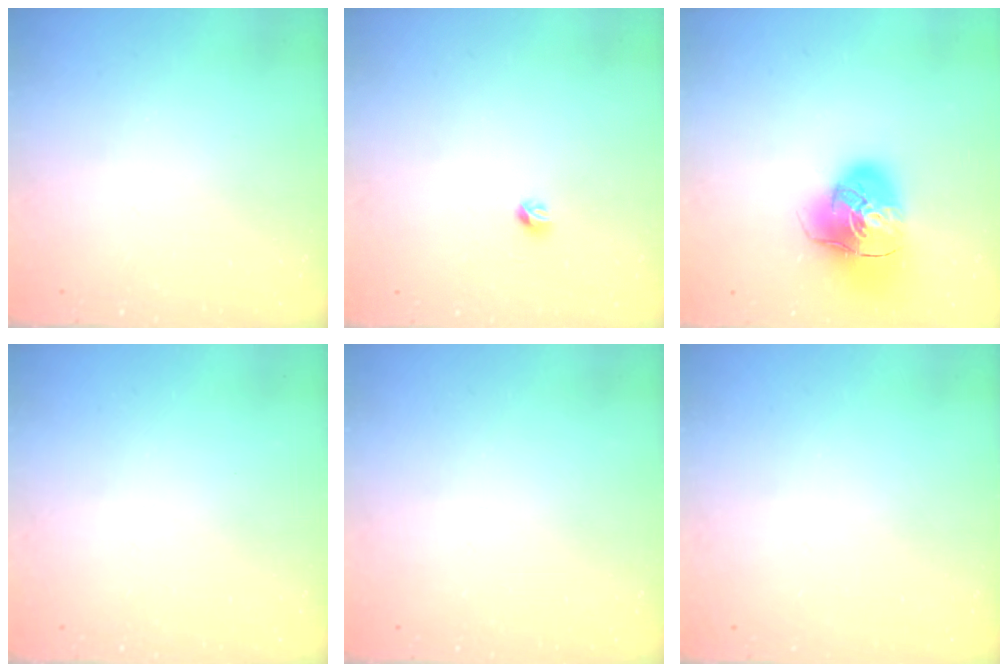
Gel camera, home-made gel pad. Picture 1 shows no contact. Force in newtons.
{"total": 3.6, "press": 3.5, "slide": 0.6}
{"total": 16.2, "press": 16.0, "slide": 2.4}
{"total": 0.0}
{"total": 0.0}
{"total": 0.0}